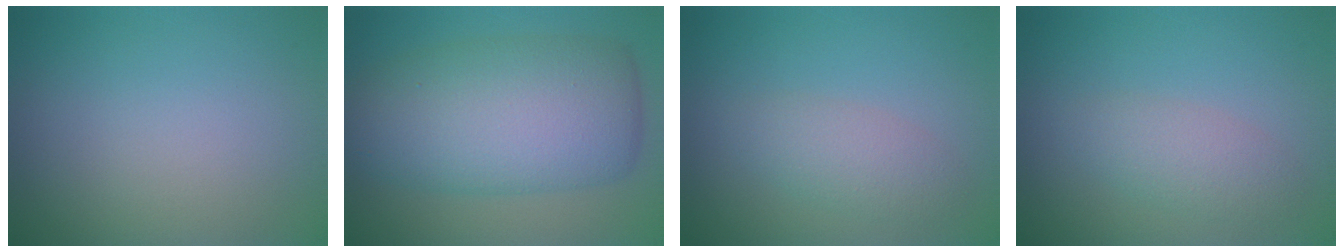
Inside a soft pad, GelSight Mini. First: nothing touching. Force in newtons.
{"total": 10.2, "press": 10.2, "slide": 0.0}
{"total": 2.4, "press": 2.4, "slide": 0.0}
{"total": 2.4, "press": 2.4, "slide": 0.0}